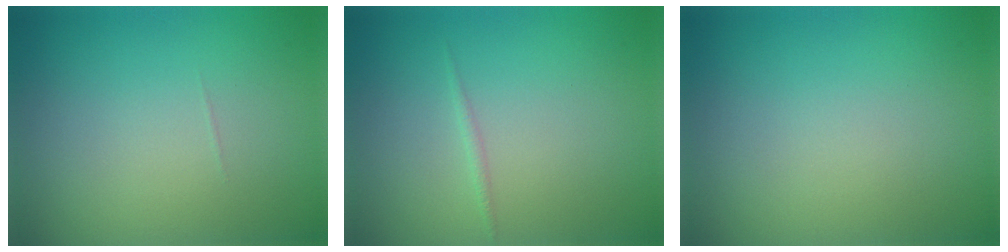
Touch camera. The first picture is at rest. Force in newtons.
{"total": 0.6, "press": 0.6, "slide": 0.0}
{"total": 0.0}